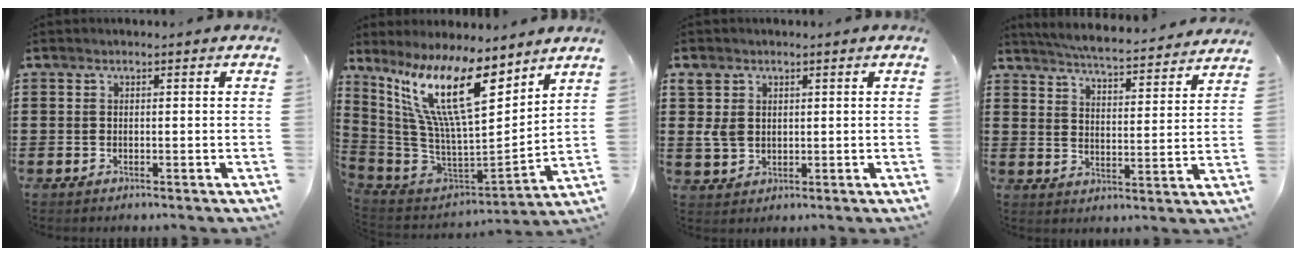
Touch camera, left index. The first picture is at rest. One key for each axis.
{"total": 16.3, "fx": 9.3, "fy": 3.5, "fz": 12.9, "tx": -0.302, "ty": -0.064, "tz": 0.152}
{"total": 3.8, "fx": 1.1, "fy": 3.2, "fz": 1.8, "tx": -0.061, "ty": 0.005, "tz": 0.015}
{"total": 4.7, "fx": 4.6, "fy": -0.7, "fz": 0.9, "tx": -0.040, "ty": -0.039, "tz": 0.074}